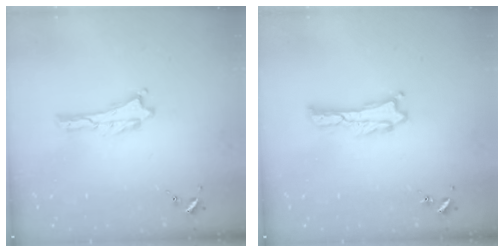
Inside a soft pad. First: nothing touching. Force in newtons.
{"total": 0.6, "press": 0.5, "slide": 0.2}